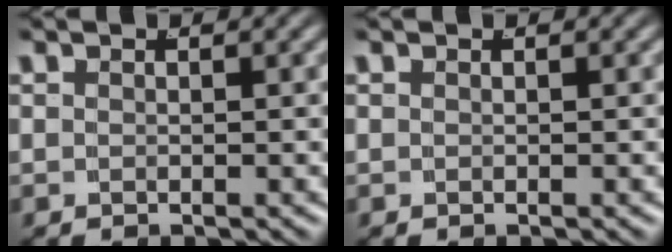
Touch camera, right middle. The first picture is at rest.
{"total": 0.0}